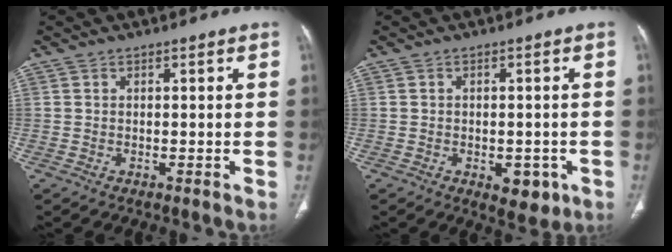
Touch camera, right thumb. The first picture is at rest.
{"total": 5.3, "force": [-1.9, 3.1, 3.8], "torque": [-0.028, 0.004, -0.015]}